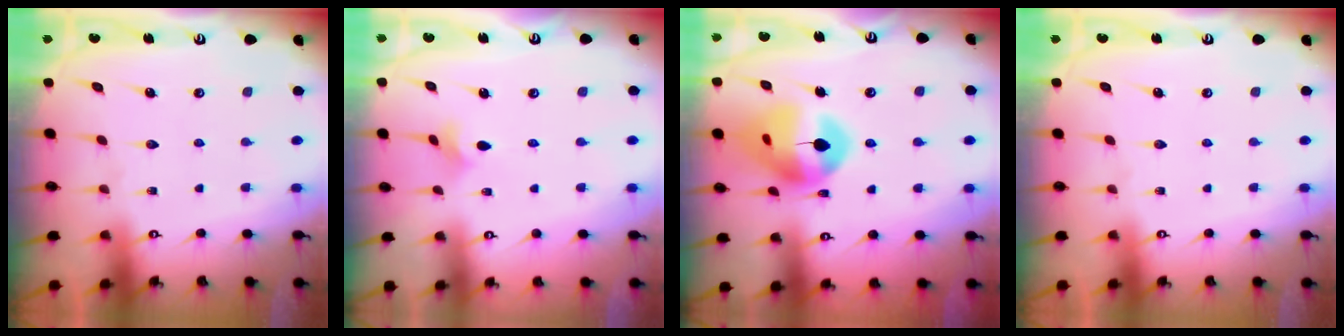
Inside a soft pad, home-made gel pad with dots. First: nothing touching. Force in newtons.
{"total": 2.5, "press": 2.5, "slide": 0.6}
{"total": 15.2, "press": 15.0, "slide": 2.3}
{"total": 0.0}